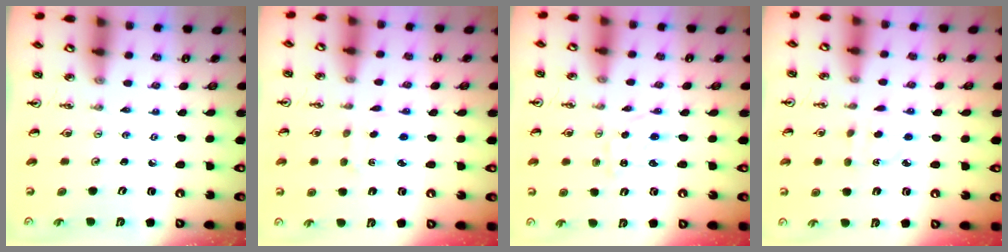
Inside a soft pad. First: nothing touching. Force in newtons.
{"total": 2.5, "press": 2.4, "slide": 0.6}
{"total": 0.6, "press": 0.4, "slide": 0.4}
{"total": 2.7, "press": 2.6, "slide": 0.9}